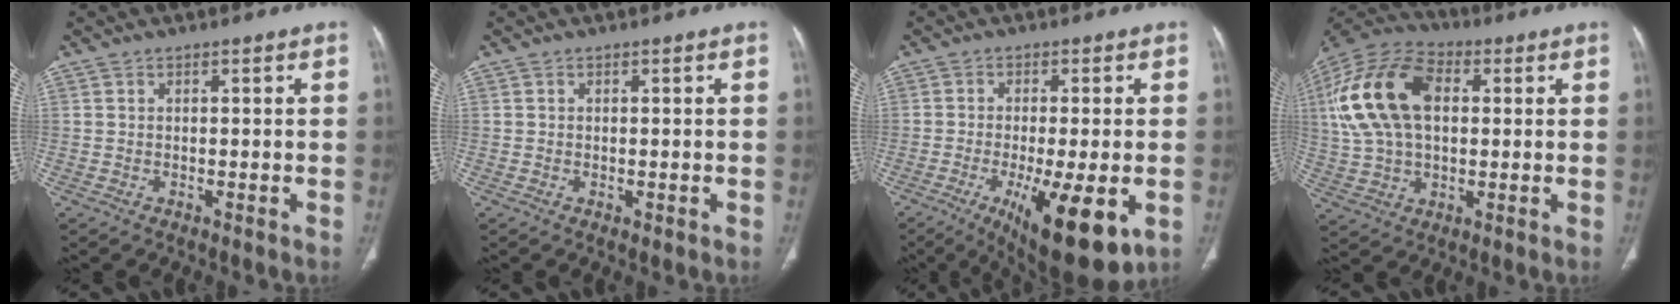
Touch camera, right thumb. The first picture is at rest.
{"total": 0.6, "force": [-0.1, 0.4, 0.4], "torque": [-0.009, -0.002, 0.000]}
{"total": 16.0, "force": [-5.6, 4.9, 14.2], "torque": [-0.195, -0.017, -0.070]}
{"total": 20.5, "force": [4.0, 12.7, 15.6], "torque": [-0.307, 0.020, 0.069]}